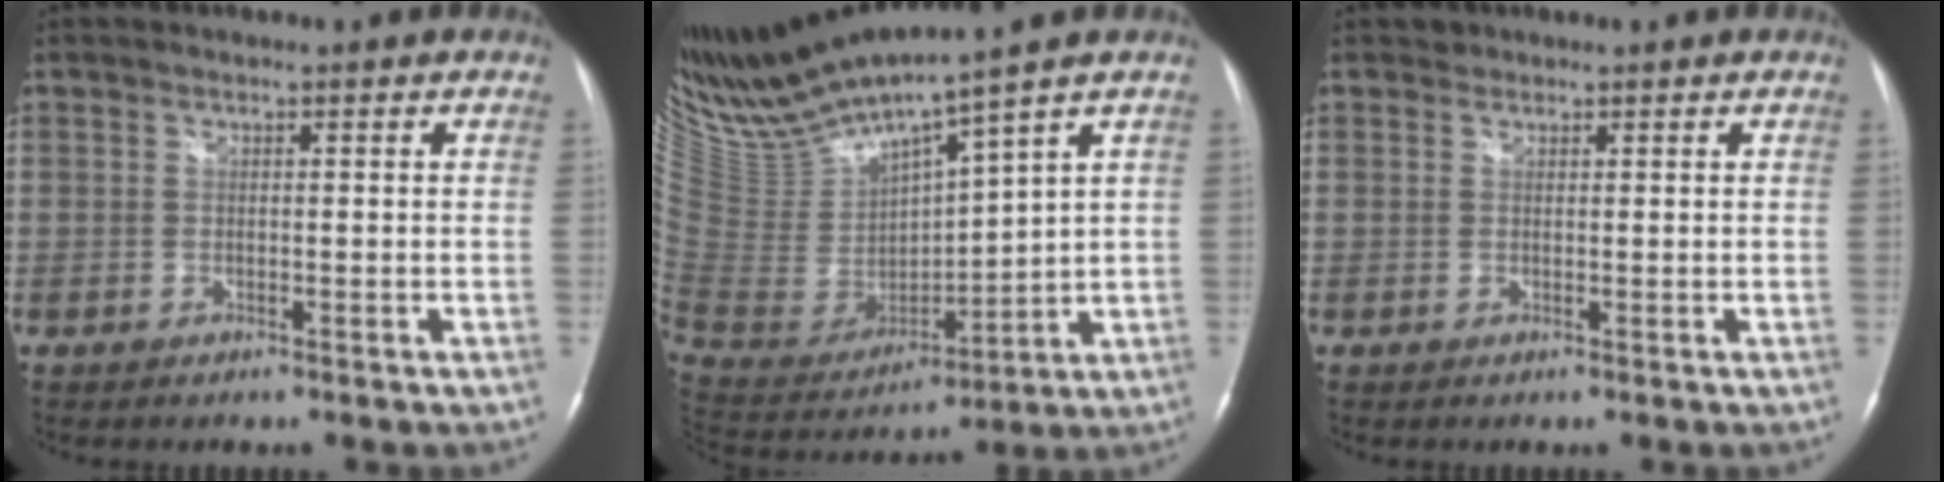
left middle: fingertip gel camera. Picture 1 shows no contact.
{"total": 15.0, "force": [13.3, -0.5, 7.0], "torque": [-0.148, -0.019, 0.274]}
{"total": 0.7, "force": [0.5, 0.4, -0.1], "torque": [0.001, 0.001, 0.006]}